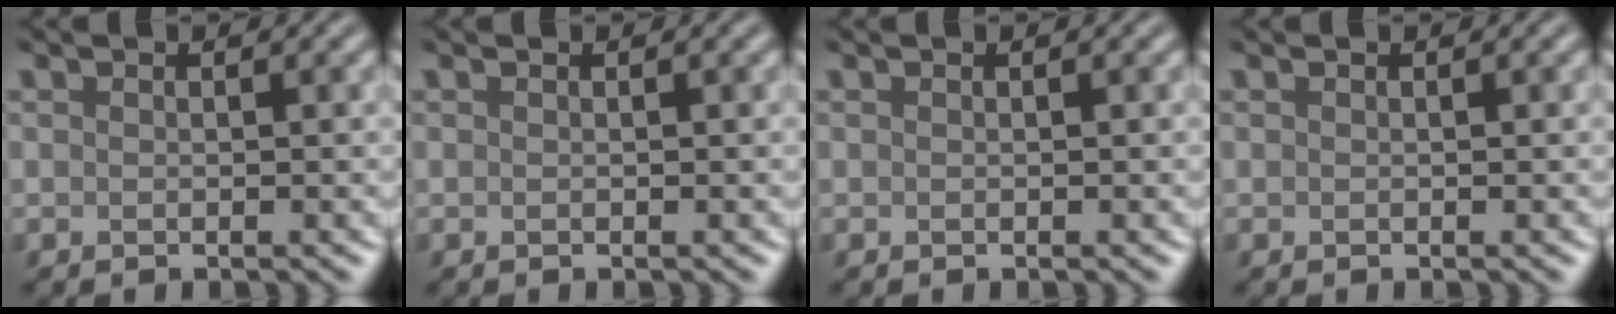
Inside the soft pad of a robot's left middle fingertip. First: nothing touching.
{"total": 0.0}
{"total": 0.0}
{"total": 0.0}